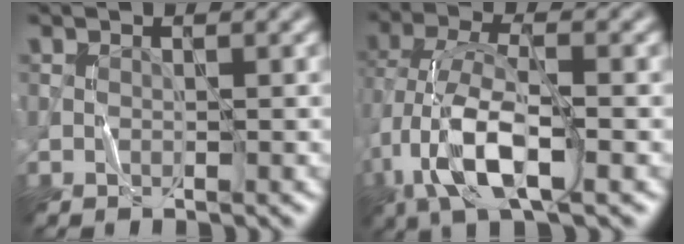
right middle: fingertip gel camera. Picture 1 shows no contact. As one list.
[{"total": 8.7, "force": [-3.1, 3.4, 7.4], "torque": [-0.162, 0.007, -0.068]}]